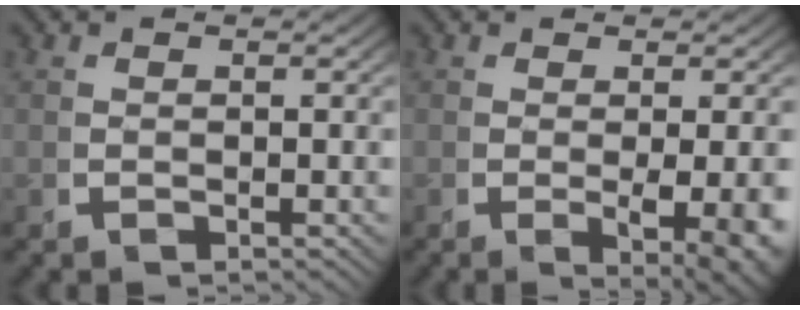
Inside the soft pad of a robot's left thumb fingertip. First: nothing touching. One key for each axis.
{"total": 5.3, "fx": -0.9, "fy": 1.8, "fz": 5.0, "tx": -0.077, "ty": -0.023, "tz": -0.003}